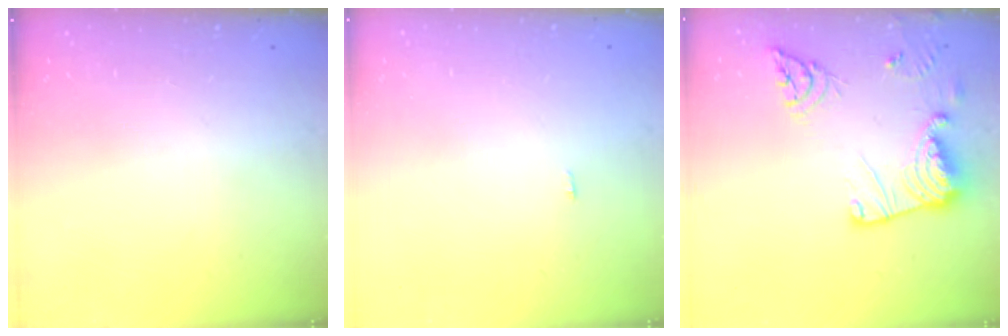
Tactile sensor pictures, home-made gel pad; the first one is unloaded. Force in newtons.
{"total": 6.1, "press": 1.7, "slide": 5.9}
{"total": 17.7, "press": 17.6, "slide": 1.8}